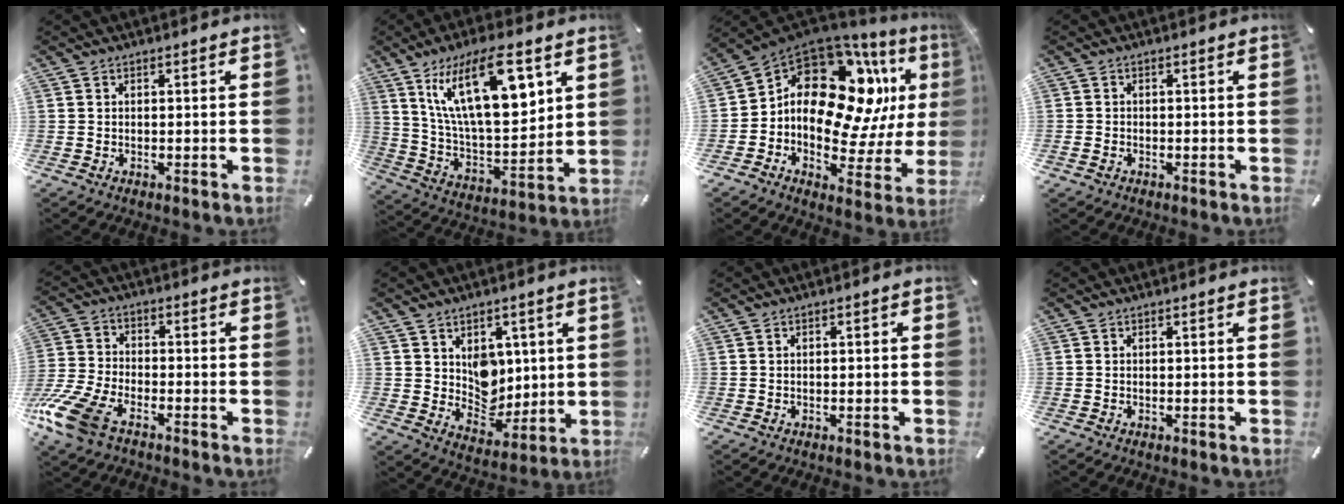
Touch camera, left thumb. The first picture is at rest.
{"total": 21.3, "force": [10.7, 8.6, 16.2], "torque": [-0.307, -0.040, 0.169]}
{"total": 19.0, "force": [5.6, 12.6, 13.0], "torque": [-0.206, -0.050, 0.093]}
{"total": 1.0, "force": [-0.6, 0.8, 0.3], "torque": [-0.003, 0.002, -0.013]}
{"total": 12.0, "force": [-7.6, 5.7, 7.4], "torque": [-0.173, 0.022, -0.146]}
{"total": 8.9, "force": [3.6, 7.7, 2.8], "torque": [-0.027, -0.039, 0.070]}
{"total": 0.8, "force": [-0.2, 0.3, 0.6], "torque": [-0.011, 0.000, -0.005]}
{"total": 0.0}